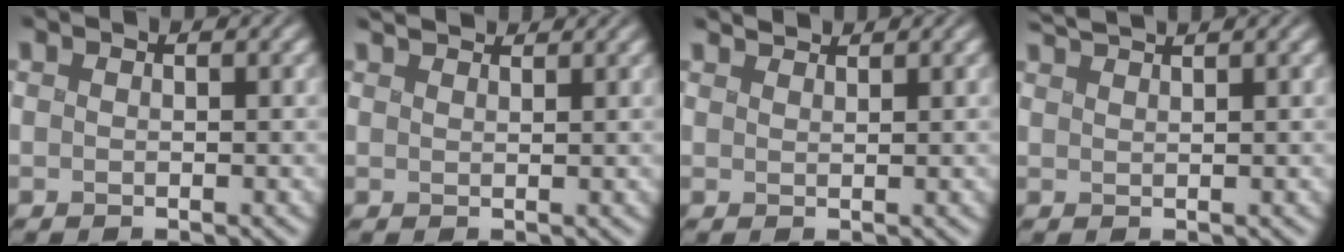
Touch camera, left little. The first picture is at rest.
{"total": 3.9, "force": [3.4, 1.2, 1.6], "torque": [-0.018, 0.024, 0.028]}
{"total": 2.2, "force": [2.1, 0.3, 0.5], "torque": [0.001, 0.006, 0.024]}
{"total": 2.9, "force": [2.6, 0.2, 1.3], "torque": [-0.023, 0.016, 0.033]}